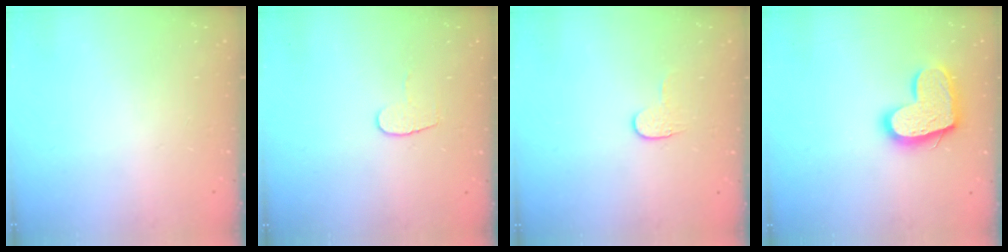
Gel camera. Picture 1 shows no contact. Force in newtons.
{"total": 5.0, "press": 5.0, "slide": 0.5}
{"total": 3.8, "press": 3.8, "slide": 0.4}
{"total": 15.1, "press": 15.0, "slide": 1.0}